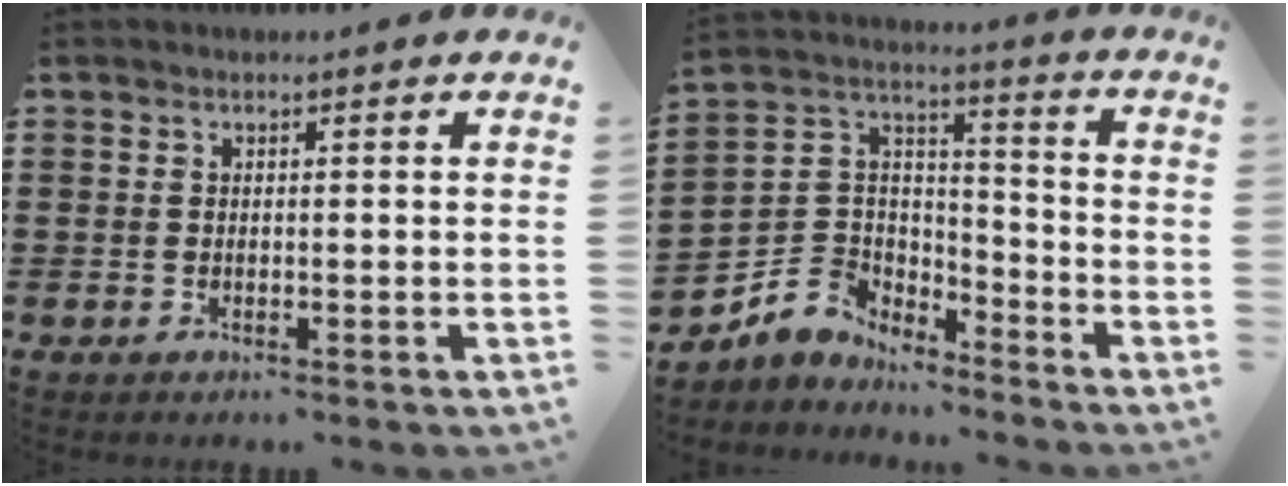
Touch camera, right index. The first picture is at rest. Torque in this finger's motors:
{"motor_torque": [-1.28, 0.85, -1.05, -0.07]}